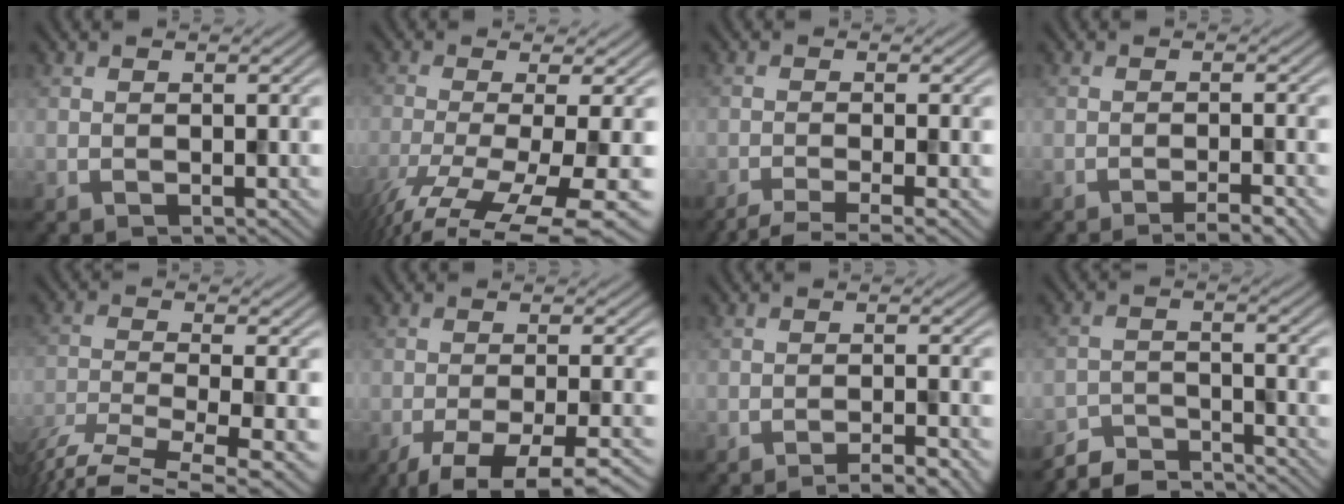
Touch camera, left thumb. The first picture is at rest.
{"total": 11.3, "force": [-5.7, 2.8, 9.3], "torque": [-0.176, -0.024, -0.076]}
{"total": 4.8, "force": [-3.4, 0.9, 3.3], "torque": [-0.041, 0.002, -0.067]}
{"total": 4.3, "force": [-2.8, 0.6, 3.2], "torque": [-0.041, 0.012, -0.050]}
{"total": 8.7, "force": [-6.4, 1.8, 5.6], "torque": [-0.114, -0.020, -0.112]}
{"total": 7.4, "force": [-4.8, 1.6, 5.4], "torque": [-0.080, -0.003, -0.076]}
{"total": 4.7, "force": [-3.3, 0.6, 3.2], "torque": [-0.044, 0.013, -0.058]}
{"total": 5.8, "force": [-5.6, 0.8, 1.2], "torque": [-0.030, -0.002, -0.105]}